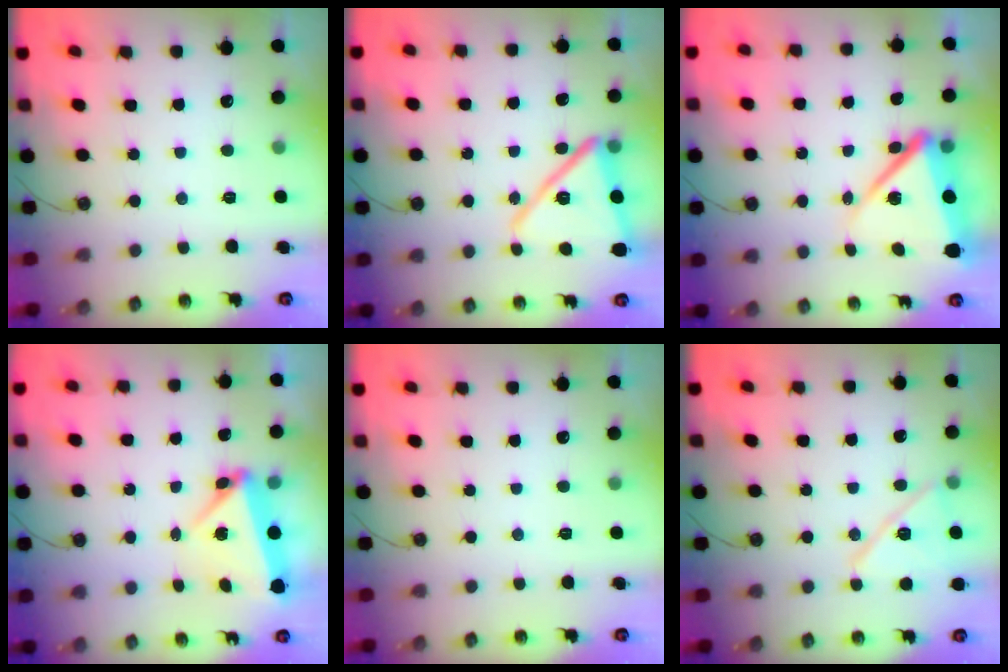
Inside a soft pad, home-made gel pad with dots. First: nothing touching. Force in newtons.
{"total": 17.7, "press": 17.5, "slide": 2.6}
{"total": 12.6, "press": 12.6, "slide": 1.0}
{"total": 6.0, "press": 5.6, "slide": 2.3}
{"total": 0.0}
{"total": 13.3, "press": 13.3, "slide": 0.2}